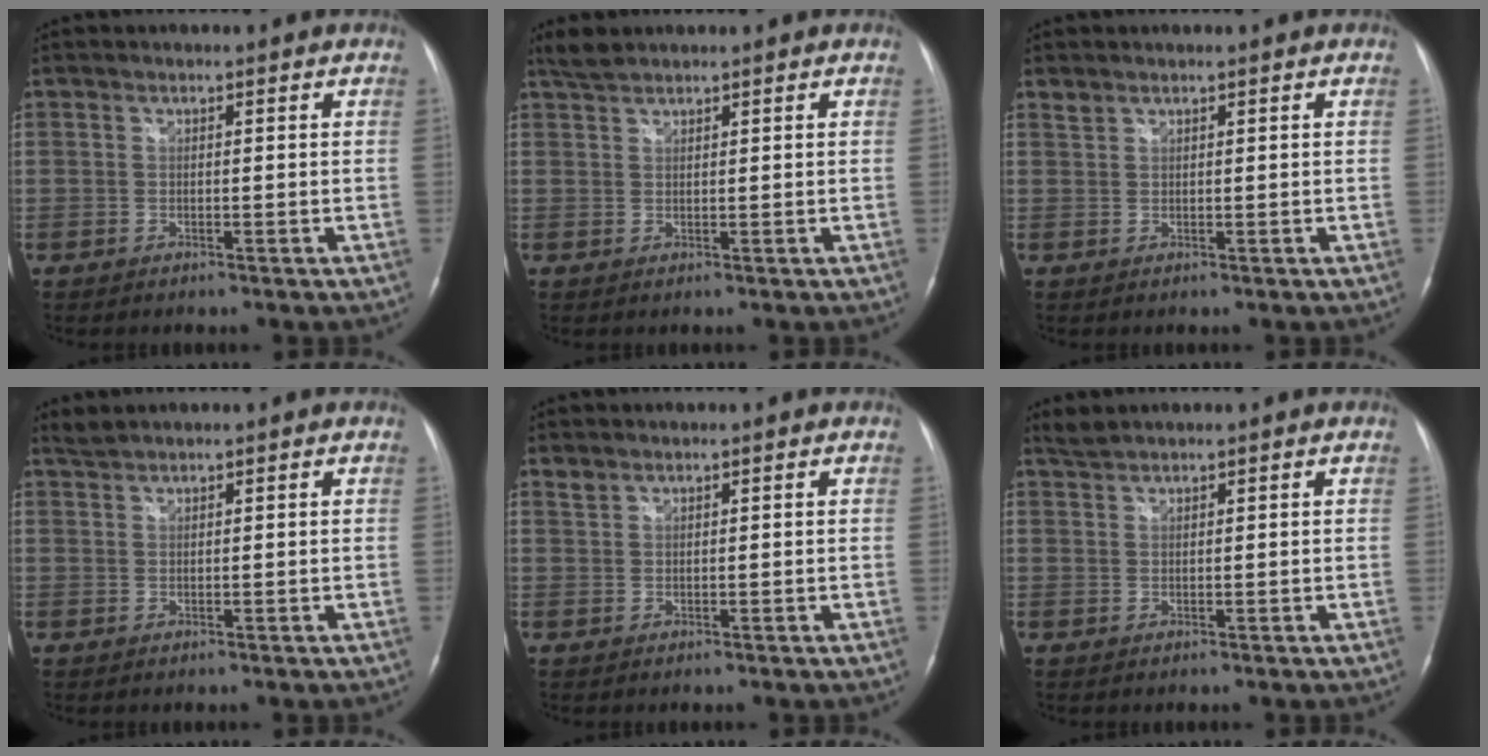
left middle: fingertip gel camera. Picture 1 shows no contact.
{"total": 2.2, "force": [2.1, 0.4, 0.6], "torque": [-0.019, 0.010, 0.045]}
{"total": 0.8, "force": [0.8, 0.2, 0.0], "torque": [-0.006, 0.005, 0.019]}
{"total": 1.3, "force": [1.3, -0.2, 0.1], "torque": [-0.006, 0.011, 0.033]}
{"total": 0.9, "force": [0.8, 0.2, 0.1], "torque": [-0.006, 0.005, 0.019]}
{"total": 1.6, "force": [1.6, -0.1, 0.2], "torque": [-0.009, 0.011, 0.038]}